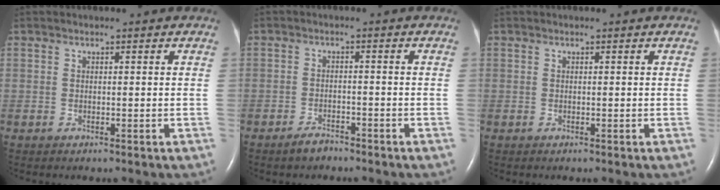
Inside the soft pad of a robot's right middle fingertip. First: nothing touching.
{"total": 2.4, "force": [-2.1, 0.8, 0.9], "torque": [-0.025, -0.002, -0.035]}
{"total": 0.0}